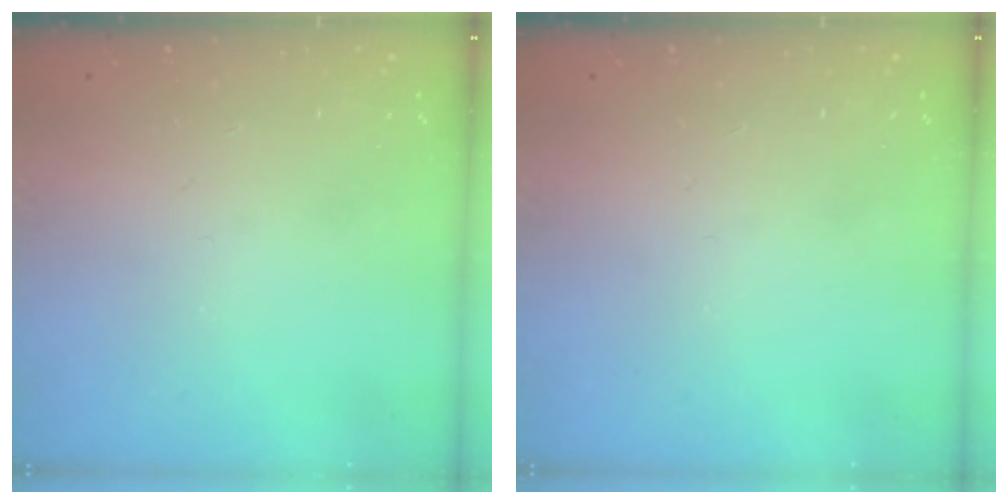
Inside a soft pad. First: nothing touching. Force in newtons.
{"total": 0.0}